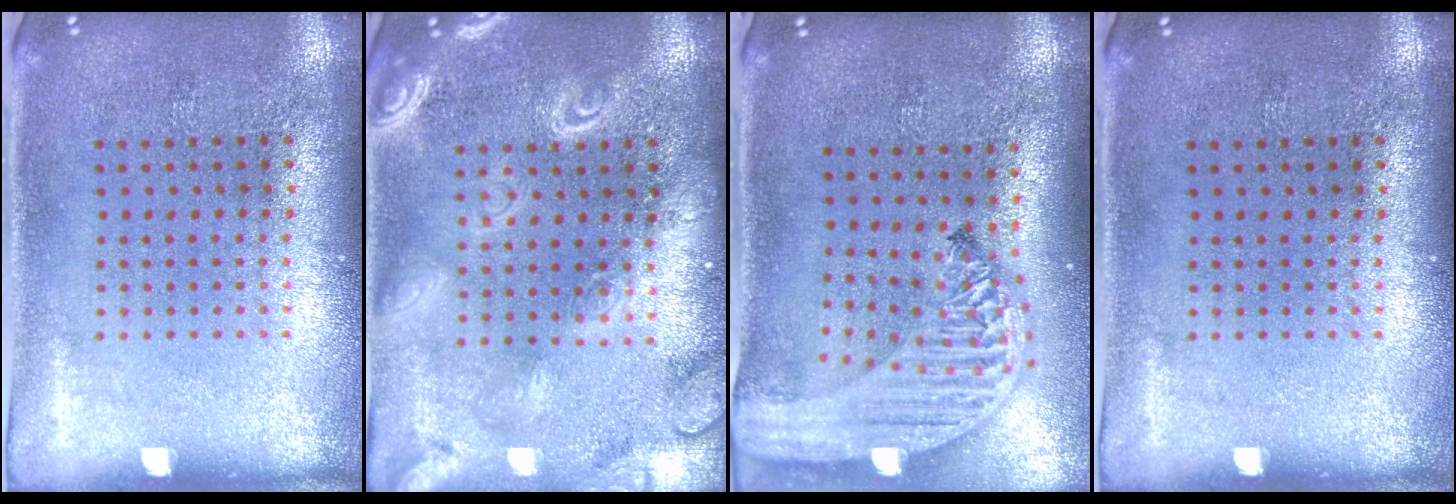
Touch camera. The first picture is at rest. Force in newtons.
{"total": 3.8, "press": 3.7, "slide": 0.5}
{"total": 3.0, "press": 2.4, "slide": 1.9}
{"total": 0.0}